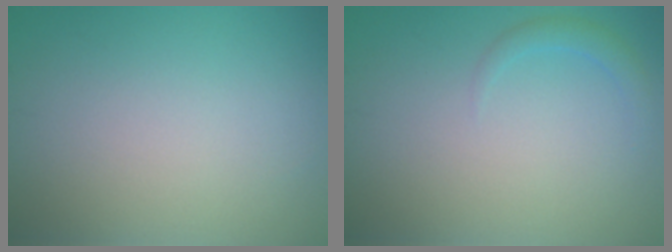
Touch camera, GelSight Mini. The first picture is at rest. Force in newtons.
{"total": 1.3, "press": 1.3, "slide": 0.0}